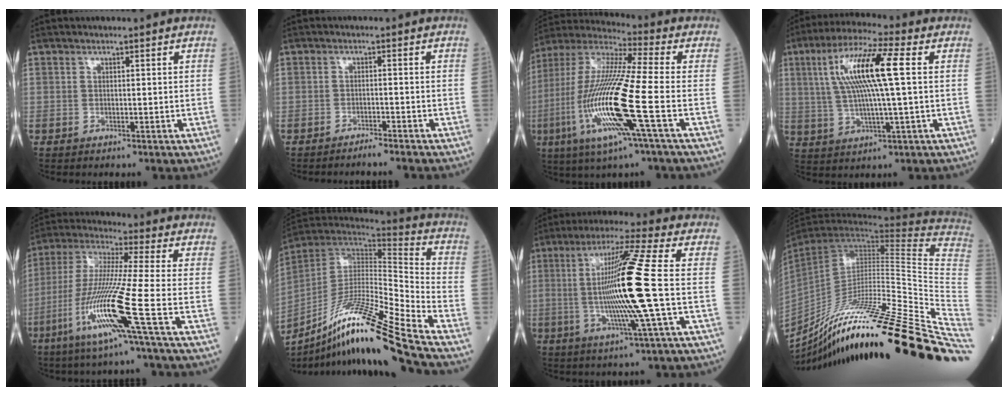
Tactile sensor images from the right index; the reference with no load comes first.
{"total": 2.5, "force": [-2.2, -0.8, 0.7], "torque": [-0.009, 0.000, -0.035]}
{"total": 19.6, "force": [-5.3, 0.5, 18.9], "torque": [-0.415, -0.023, -0.112]}
{"total": 12.8, "force": [2.5, 0.6, 12.5], "torque": [-0.251, 0.017, 0.045]}
{"total": 15.3, "force": [-6.3, -1.8, 13.8], "torque": [-0.294, -0.029, -0.126]}
{"total": 22.9, "force": [-16.3, -0.8, 16.0], "torque": [-0.293, -0.037, -0.300]}
{"total": 15.6, "force": [-1.1, -1.9, 15.4], "torque": [-0.303, -0.007, -0.028]}
{"total": 35.9, "force": [-25.4, -2.0, 25.2], "torque": [-0.266, -0.046, -0.394]}